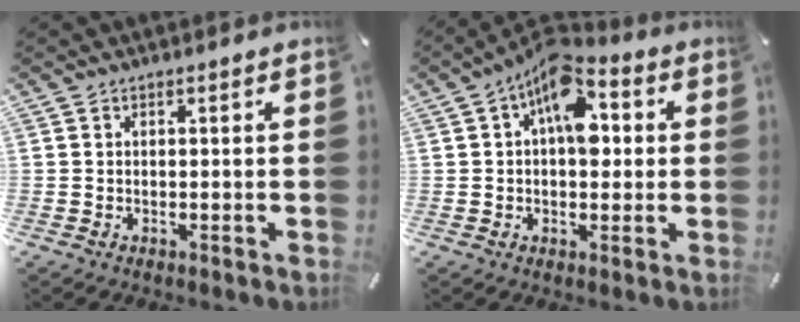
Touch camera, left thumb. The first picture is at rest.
{"total": 11.1, "force": [3.5, 6.5, 8.3], "torque": [-0.109, -0.017, 0.061]}